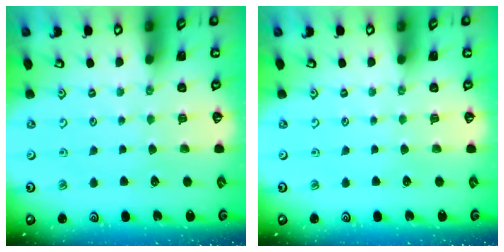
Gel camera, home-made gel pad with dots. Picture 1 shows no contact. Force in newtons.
{"total": 0.0}